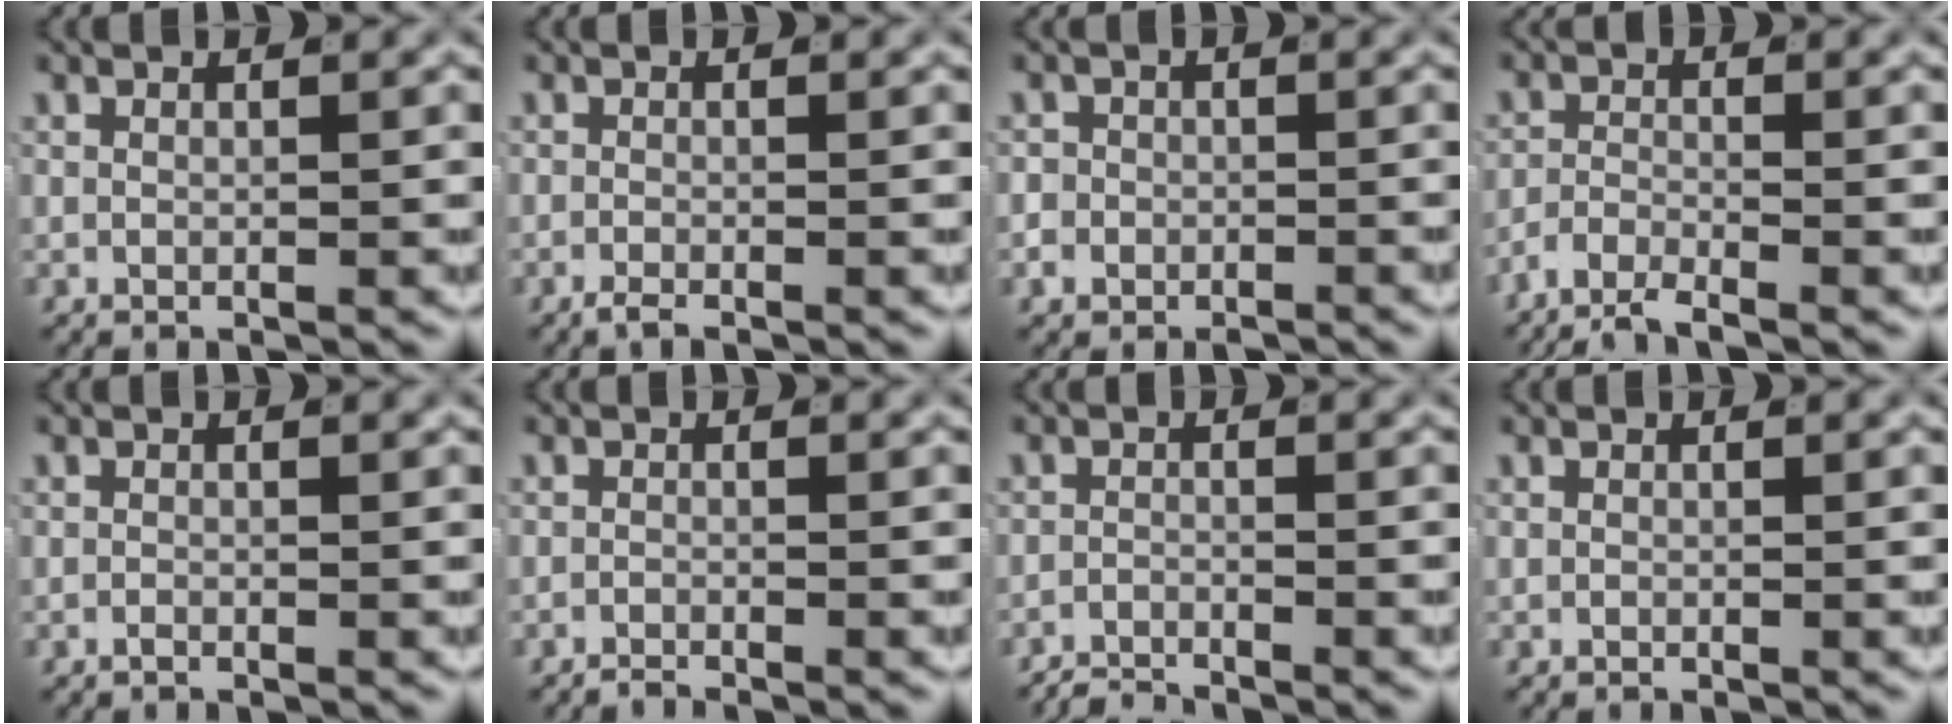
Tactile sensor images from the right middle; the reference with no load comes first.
{"total": 1.7, "force": [-1.5, 0.4, 0.6], "torque": [-0.012, -0.004, -0.027]}
{"total": 2.0, "force": [-1.4, 1.4, 0.3], "torque": [0.000, 0.000, -0.028]}
{"total": 4.0, "force": [-3.6, 0.9, 1.4], "torque": [-0.026, -0.007, -0.064]}
{"total": 0.5, "force": [-0.5, 0.0, 0.1], "torque": [-0.007, -0.003, -0.008]}
{"total": 1.5, "force": [-1.5, 0.1, 0.1], "torque": [0.000, -0.003, -0.026]}
{"total": 2.9, "force": [-2.9, 0.3, 0.0], "torque": [0.007, -0.005, -0.055]}
{"total": 0.0}